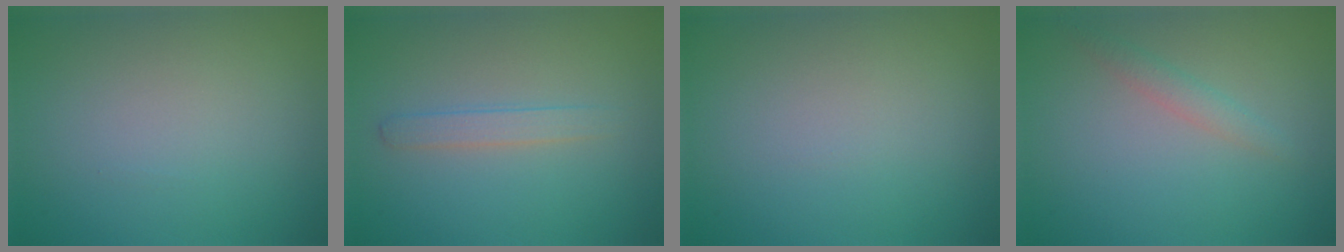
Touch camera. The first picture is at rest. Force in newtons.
{"total": 1.6, "press": 1.6, "slide": 0.0}
{"total": 0.0}
{"total": 1.0, "press": 1.0, "slide": 0.1}